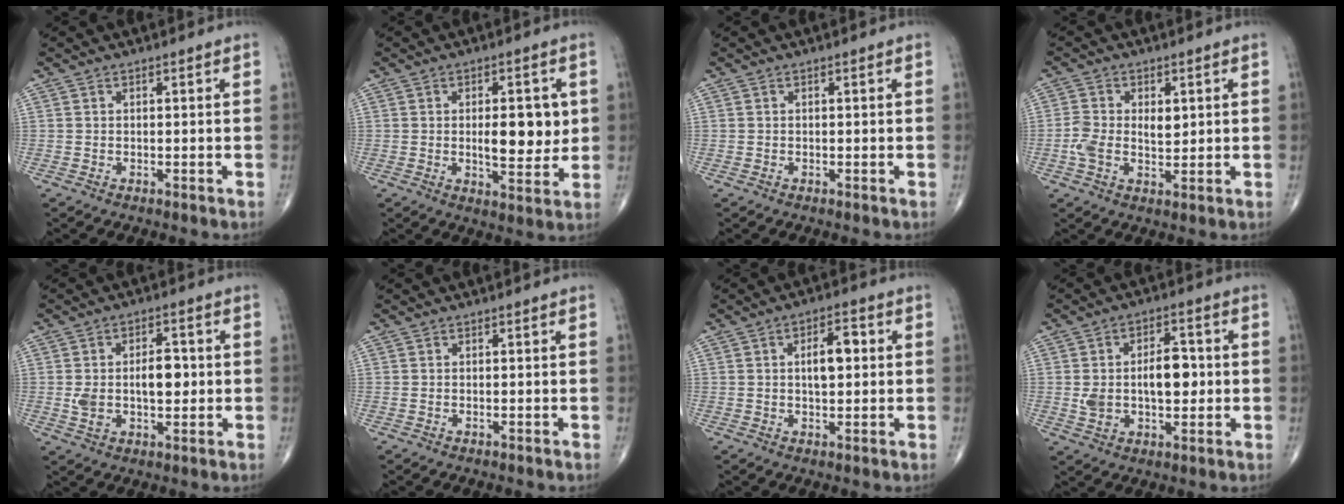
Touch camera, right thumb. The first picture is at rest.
{"total": 9.6, "force": [0.9, 4.1, 8.6], "torque": [-0.101, -0.013, 0.020]}
{"total": 0.0}
{"total": 6.6, "force": [0.4, 4.0, 5.3], "torque": [-0.092, 0.001, 0.007]}
{"total": 8.8, "force": [0.2, 4.9, 7.3], "torque": [-0.115, 0.012, 0.008]}
{"total": 0.0}
{"total": 6.1, "force": [0.8, 2.9, 5.3], "torque": [-0.077, 0.009, 0.009]}
{"total": 10.7, "force": [0.2, 6.1, 8.8], "torque": [-0.132, 0.016, 0.009]}